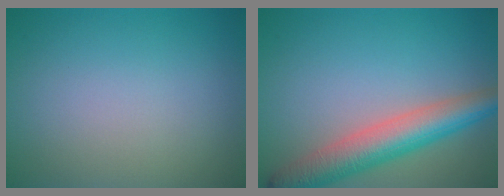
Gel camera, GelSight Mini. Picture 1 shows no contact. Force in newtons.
{"total": 6.2, "press": 6.2, "slide": 0.2}